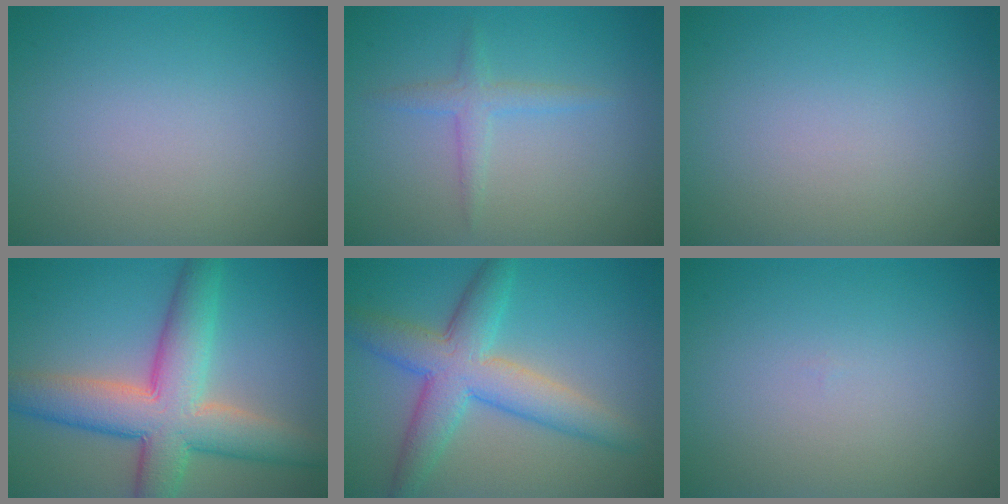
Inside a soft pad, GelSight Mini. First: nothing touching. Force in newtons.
{"total": 1.7, "press": 1.7, "slide": 0.1}
{"total": 0.0}
{"total": 9.2, "press": 9.2, "slide": 0.3}
{"total": 6.5, "press": 6.5, "slide": 0.2}
{"total": 0.0}